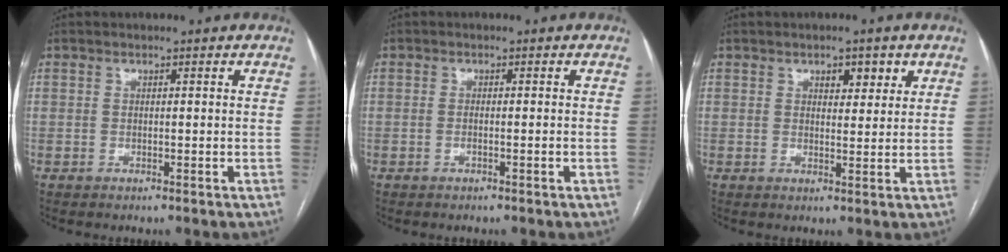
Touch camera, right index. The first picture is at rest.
{"total": 1.1, "force": [-0.4, 0.1, 1.0], "torque": [-0.018, 0.002, -0.003]}
{"total": 3.6, "force": [2.0, 1.7, 2.5], "torque": [-0.031, 0.001, 0.030]}